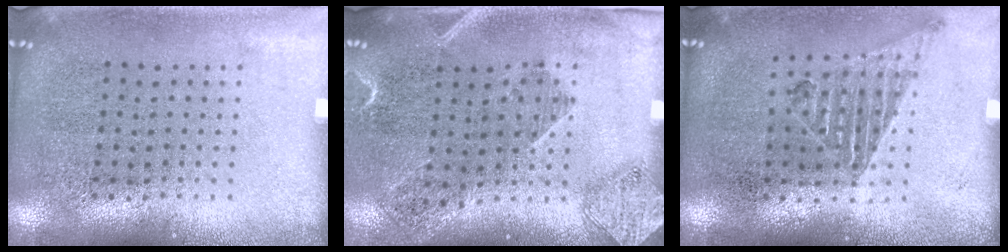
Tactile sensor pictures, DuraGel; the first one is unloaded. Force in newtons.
{"total": 1.8, "press": 1.4, "slide": 1.2}
{"total": 1.0, "press": 1.0, "slide": 0.3}